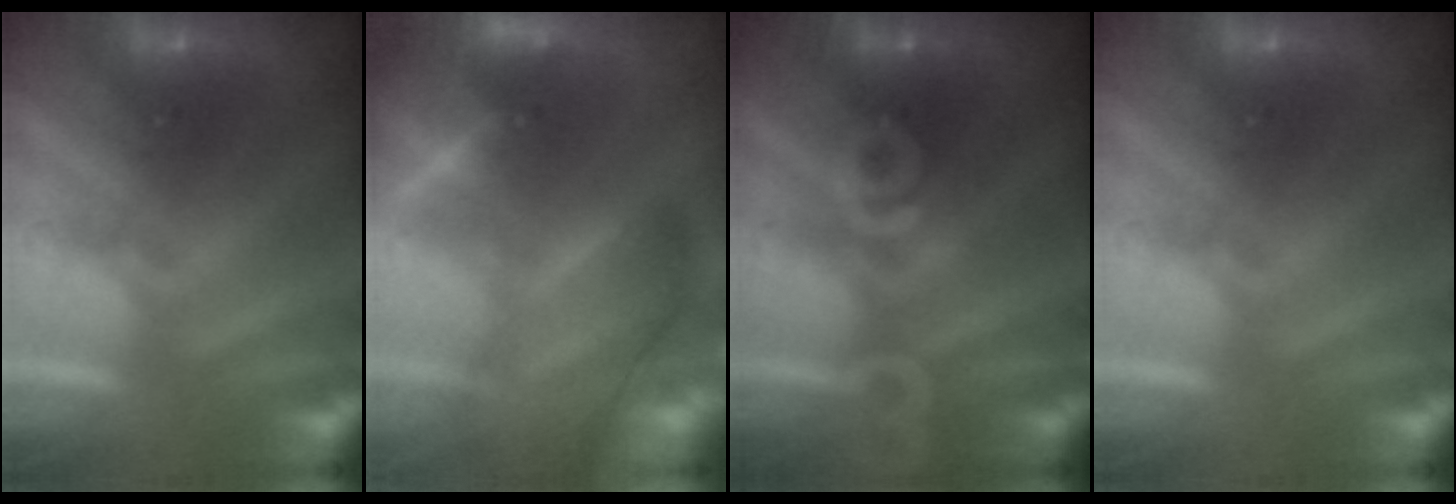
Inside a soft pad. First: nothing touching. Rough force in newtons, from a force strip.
{"total": 5.9}
{"total": 3.2}
{"total": 0.0}